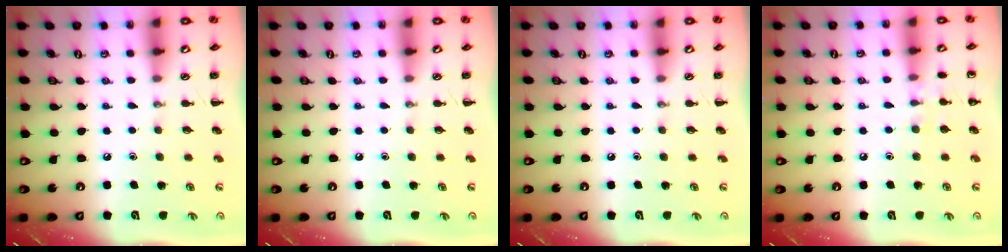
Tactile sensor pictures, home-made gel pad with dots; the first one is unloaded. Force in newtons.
{"total": 0.0}
{"total": 0.0}
{"total": 5.4, "press": 5.1, "slide": 1.8}